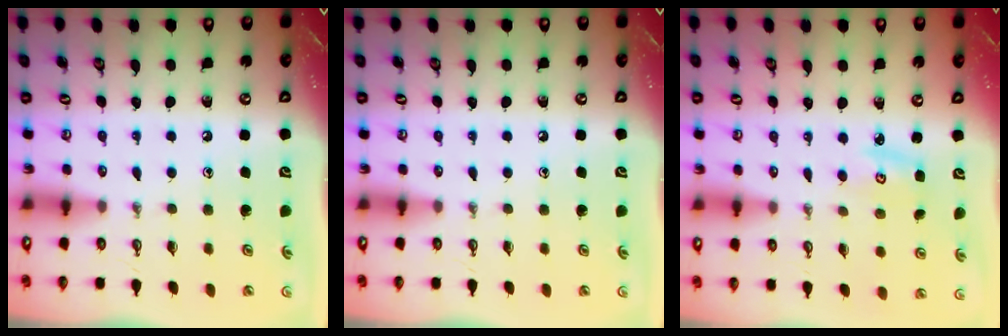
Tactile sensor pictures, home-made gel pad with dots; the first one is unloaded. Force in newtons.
{"total": 0.0}
{"total": 2.8, "press": 2.8, "slide": 0.3}